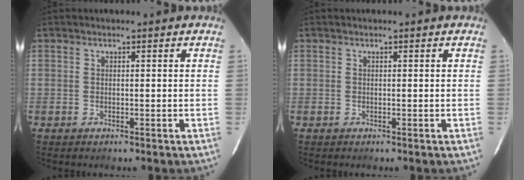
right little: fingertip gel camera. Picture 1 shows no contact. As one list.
[{"total": 0.0}]